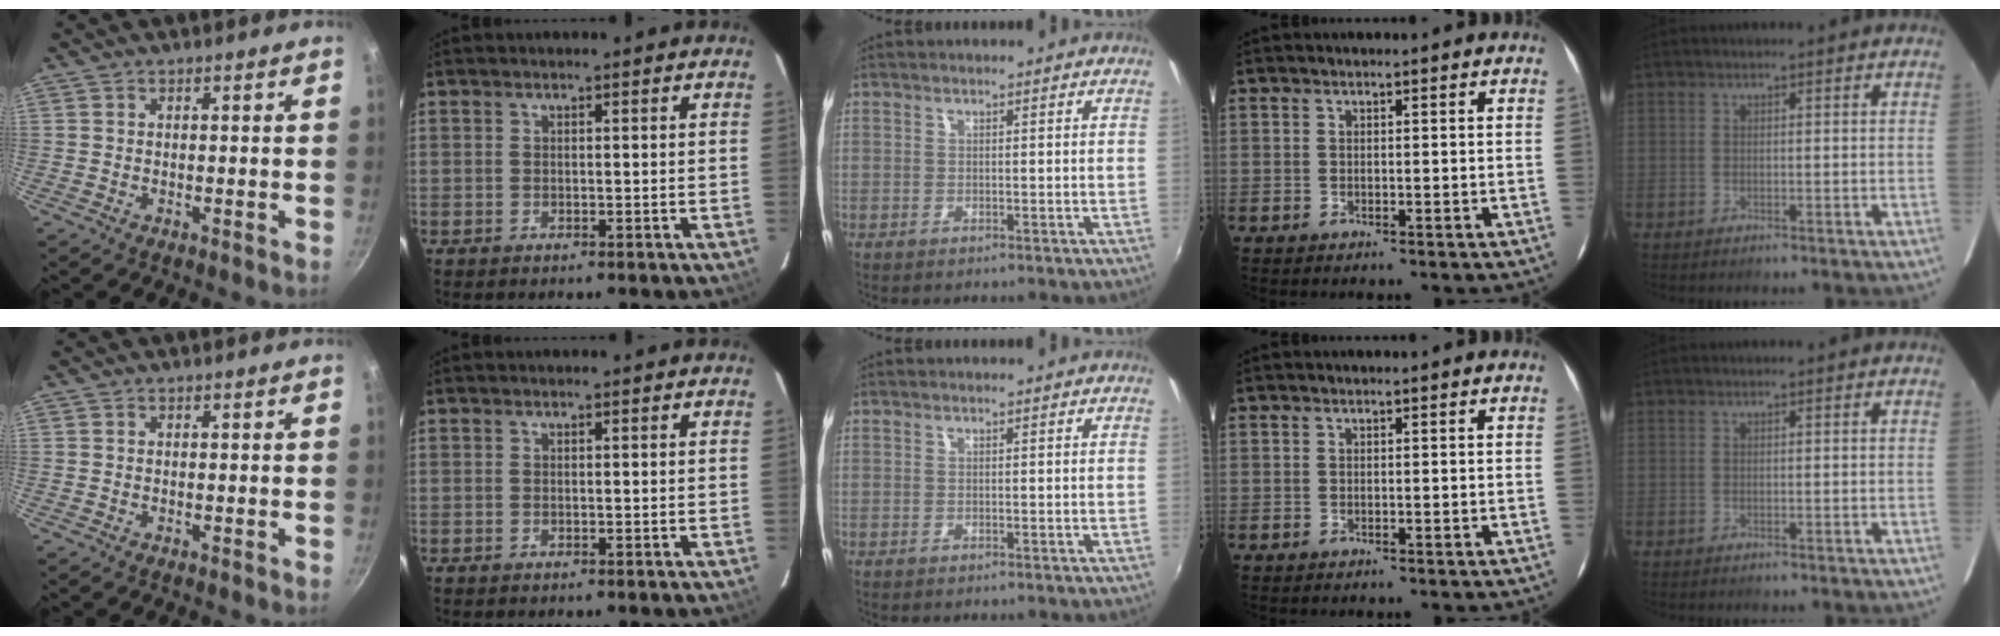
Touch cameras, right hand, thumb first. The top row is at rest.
{}